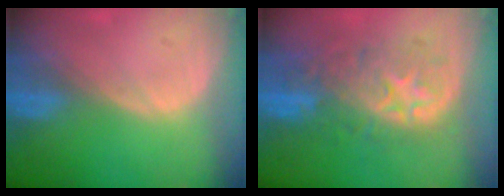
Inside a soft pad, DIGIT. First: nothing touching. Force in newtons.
{"total": 9.5, "press": 9.0, "slide": 3.1}